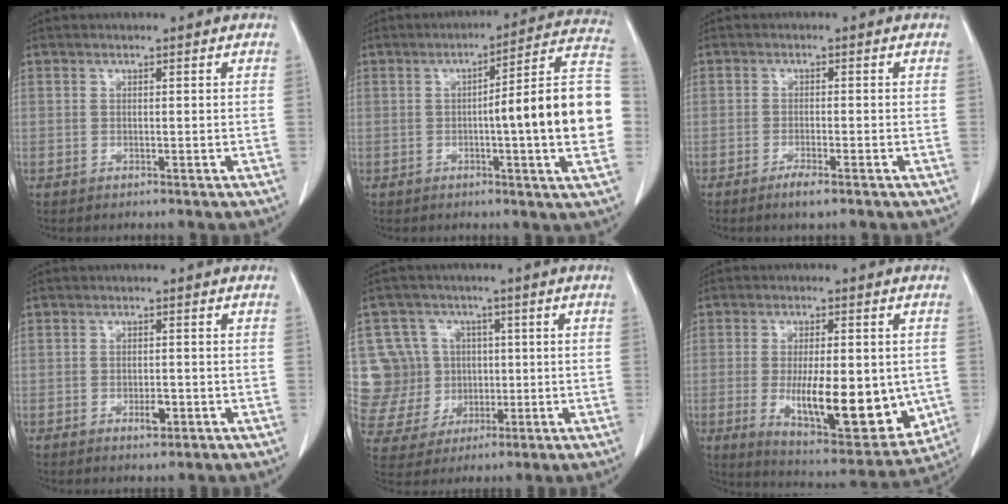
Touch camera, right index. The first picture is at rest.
{"total": 16.8, "force": [-1.1, 0.3, 16.8], "torque": [-0.184, 0.026, -0.019]}
{"total": 2.5, "force": [-1.7, 0.2, 1.8], "torque": [-0.035, -0.003, -0.030]}
{"total": 2.8, "force": [-1.3, 1.1, 2.2], "torque": [-0.034, 0.002, -0.017]}
{"total": 11.2, "force": [1.2, 10.9, 2.2], "torque": [-0.063, 0.037, 0.042]}
{"total": 17.5, "force": [-2.7, 5.9, 16.2], "torque": [-0.240, -0.030, -0.022]}